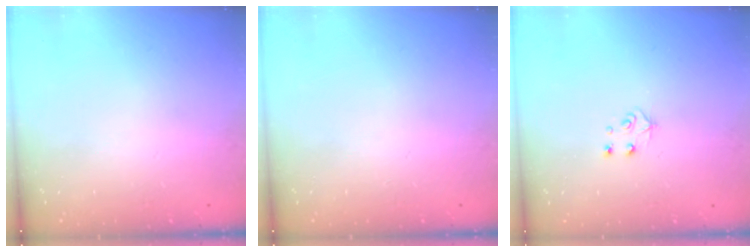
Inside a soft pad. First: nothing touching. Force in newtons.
{"total": 0.0}
{"total": 4.8, "press": 4.8, "slide": 0.4}